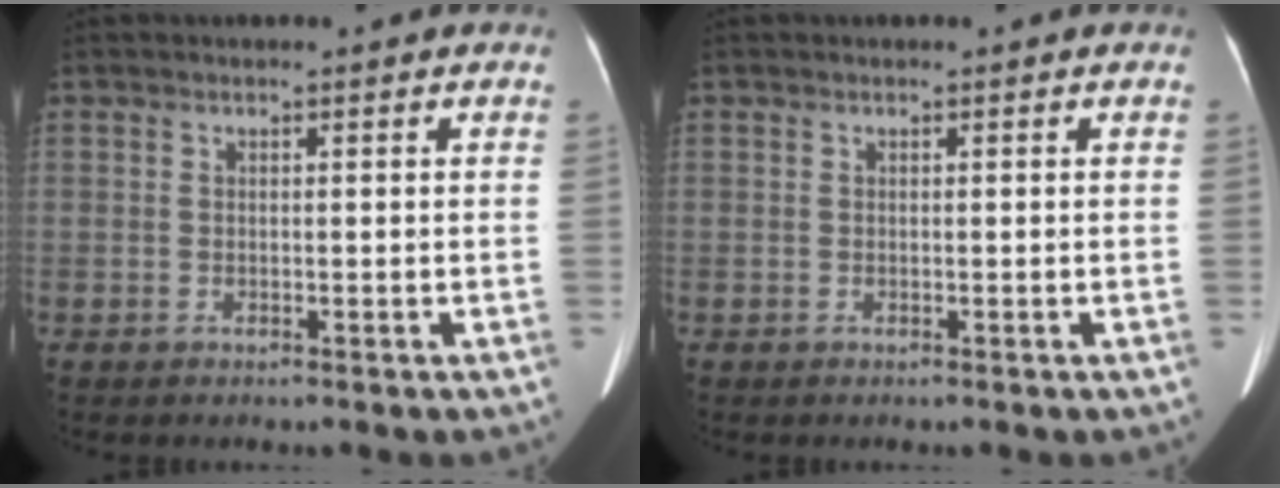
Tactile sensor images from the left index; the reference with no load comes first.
{"total": 0.0}